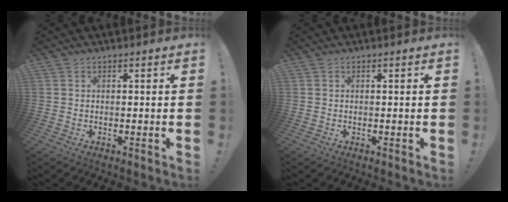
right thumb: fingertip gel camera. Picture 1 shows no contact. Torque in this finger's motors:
{"motor_torque": [0.00, 0.00, -0.07, 0.07, 0.00]}